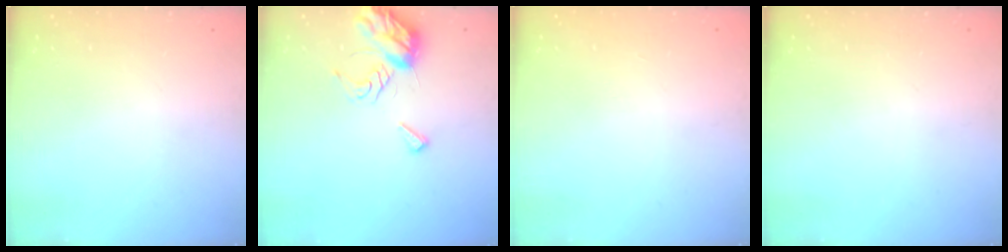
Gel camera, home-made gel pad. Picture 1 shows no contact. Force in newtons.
{"total": 9.2, "press": 9.2, "slide": 0.4}
{"total": 2.4, "press": 2.3, "slide": 0.2}
{"total": 0.0}